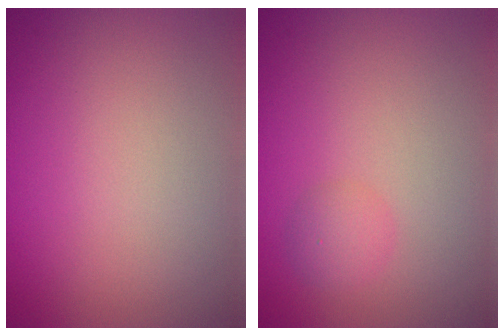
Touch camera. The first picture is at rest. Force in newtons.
{"total": 1.5, "press": 1.5, "slide": 0.0}